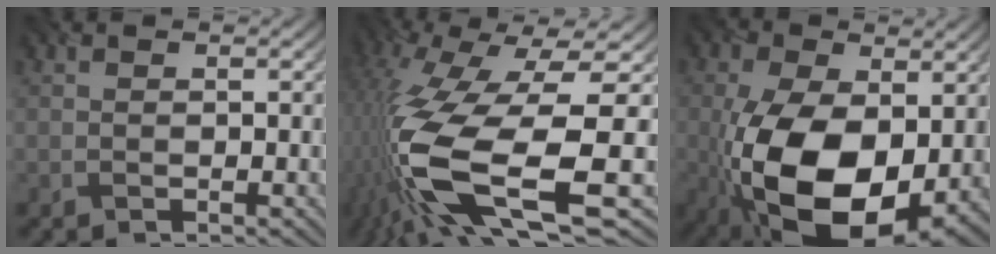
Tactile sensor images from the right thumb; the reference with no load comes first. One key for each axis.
{"total": 18.2, "fx": -4.7, "fy": 6.4, "fz": 16.4, "tx": -0.379, "ty": -0.036, "tz": -0.070}
{"total": 16.6, "fx": -3.4, "fy": 9.4, "fz": 13.3, "tx": -0.271, "ty": -0.030, "tz": -0.053}